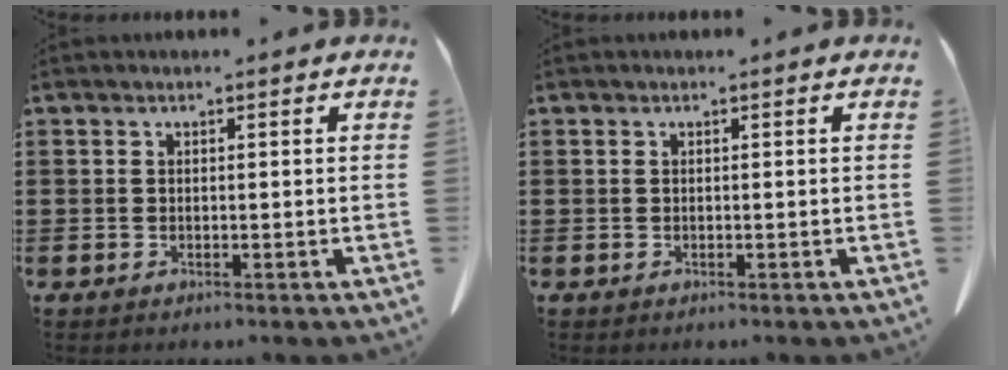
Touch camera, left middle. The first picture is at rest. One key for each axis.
{"total": 0.0}